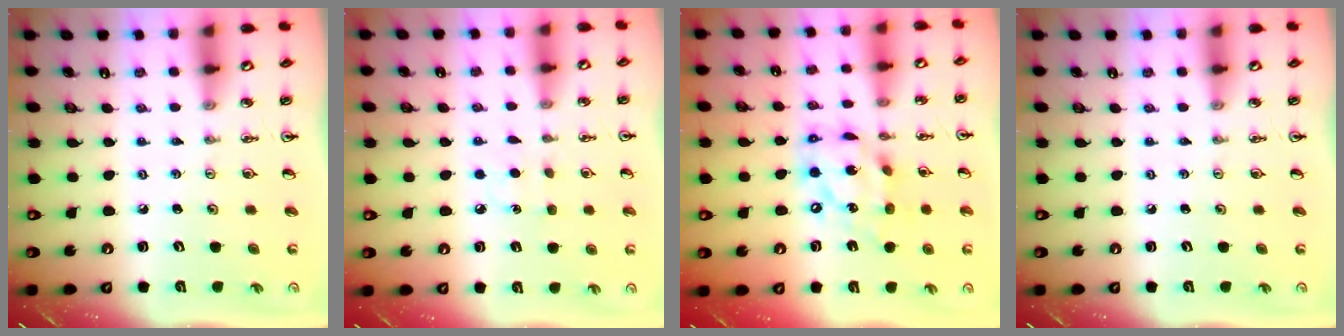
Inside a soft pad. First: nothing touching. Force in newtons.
{"total": 5.0, "press": 5.0, "slide": 0.4}
{"total": 14.5, "press": 14.5, "slide": 1.6}
{"total": 0.0}